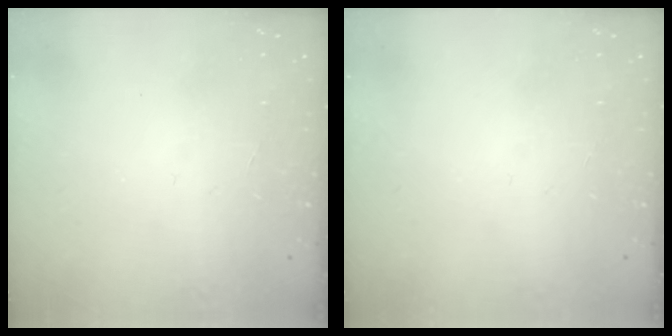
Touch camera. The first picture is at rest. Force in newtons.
{"total": 0.0}